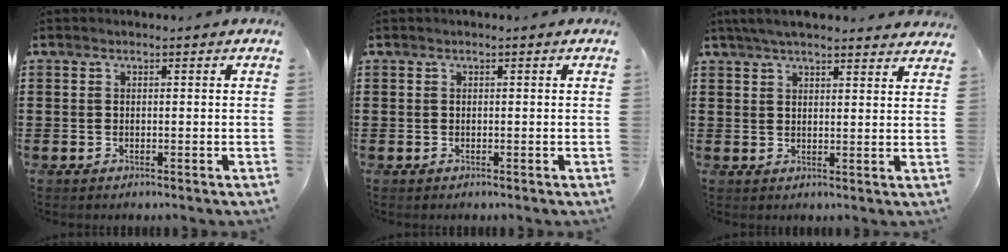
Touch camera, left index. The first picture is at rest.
{"total": 0.0}
{"total": 4.1, "force": [3.8, 0.2, 1.4], "torque": [-0.037, -0.004, 0.071]}